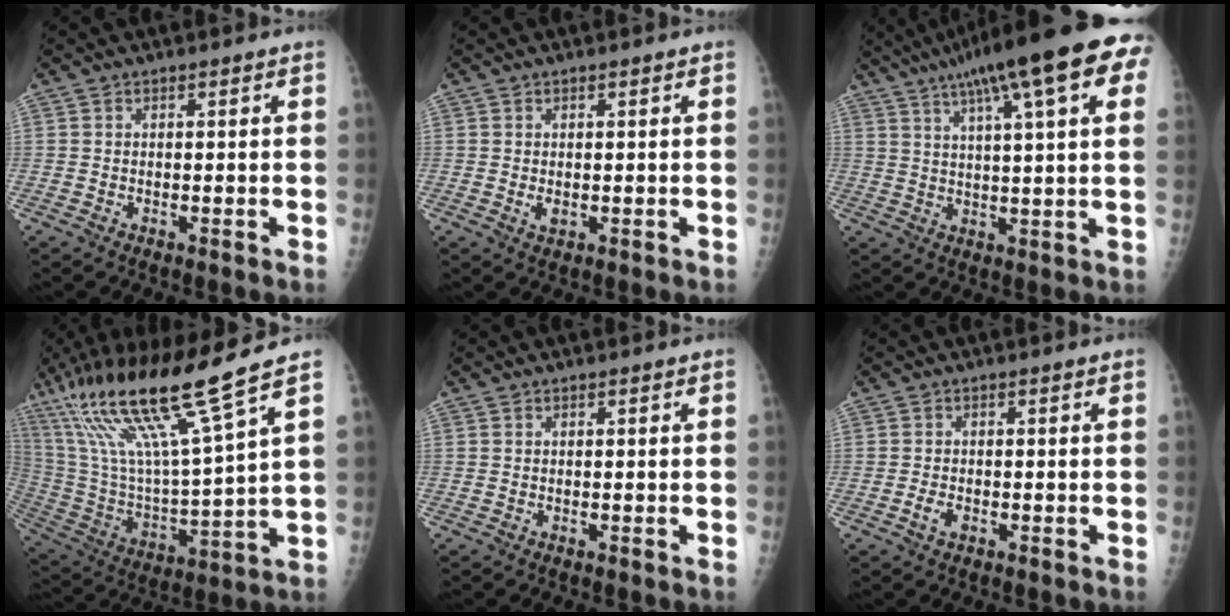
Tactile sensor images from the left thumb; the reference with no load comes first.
{"total": 1.7, "force": [0.3, 0.9, 1.3], "torque": [-0.021, -0.005, 0.008]}
{"total": 22.5, "force": [11.1, 4.6, 19.0], "torque": [-0.284, 0.021, 0.152]}
{"total": 23.3, "force": [14.9, 1.5, 17.8], "torque": [-0.338, -0.048, 0.281]}
{"total": 0.0}
{"total": 1.8, "force": [-0.7, 1.0, 1.3], "torque": [-0.025, 0.001, -0.013]}